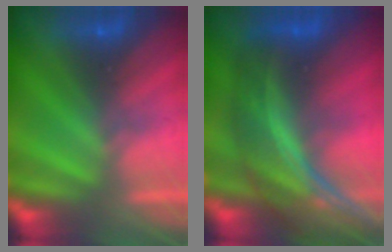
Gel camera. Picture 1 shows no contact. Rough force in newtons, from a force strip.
{"total": 8.1}